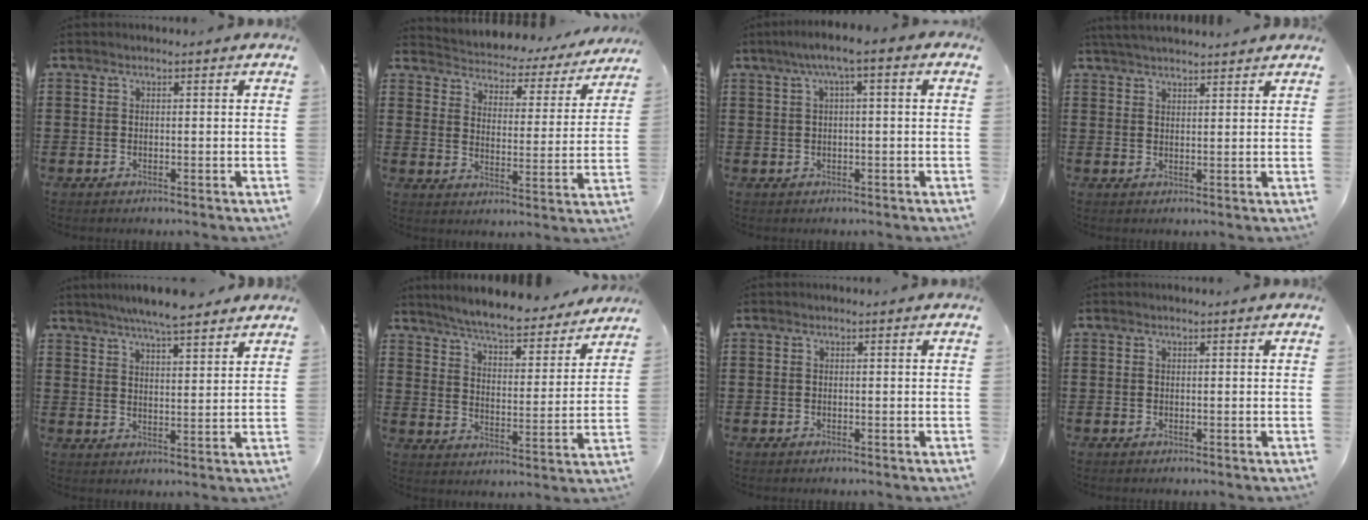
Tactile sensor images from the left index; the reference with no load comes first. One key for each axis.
{"total": 2.9, "fx": 2.9, "fy": 0.6, "fz": 0.0, "tx": -0.023, "ty": -0.029, "tz": 0.040}
{"total": 3.5, "fx": 0.5, "fy": 0.3, "fz": 3.4, "tx": -0.065, "ty": 0.004, "tz": 0.005}
{"total": 3.3, "fx": 3.2, "fy": 0.0, "fz": 0.7, "tx": -0.023, "ty": -0.004, "tz": 0.061}
{"total": 5.4, "fx": 5.0, "fy": 0.0, "fz": 1.9, "tx": -0.053, "ty": -0.013, "tz": 0.089}
{"total": 6.2, "fx": 5.9, "fy": -0.2, "fz": 1.8, "tx": -0.062, "ty": -0.043, "tz": 0.100}
{"total": 0.0}
{"total": 0.0}